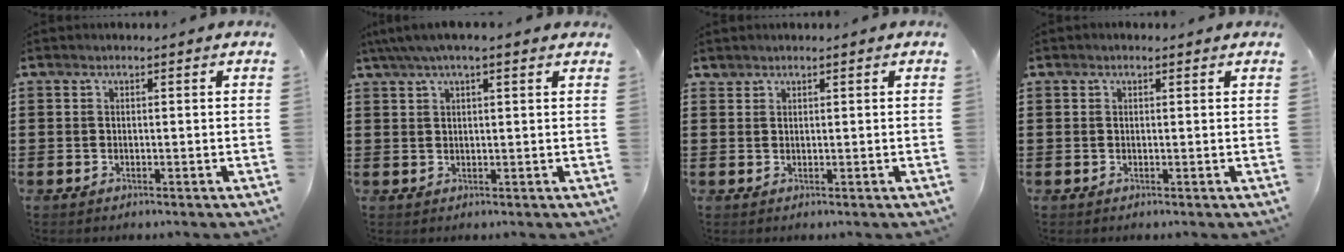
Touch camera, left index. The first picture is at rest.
{"total": 3.4, "force": [2.1, 0.6, 2.6], "torque": [-0.053, 0.005, 0.037]}
{"total": 0.9, "force": [0.9, 0.3, 0.0], "torque": [-0.004, 0.001, 0.018]}
{"total": 0.0}